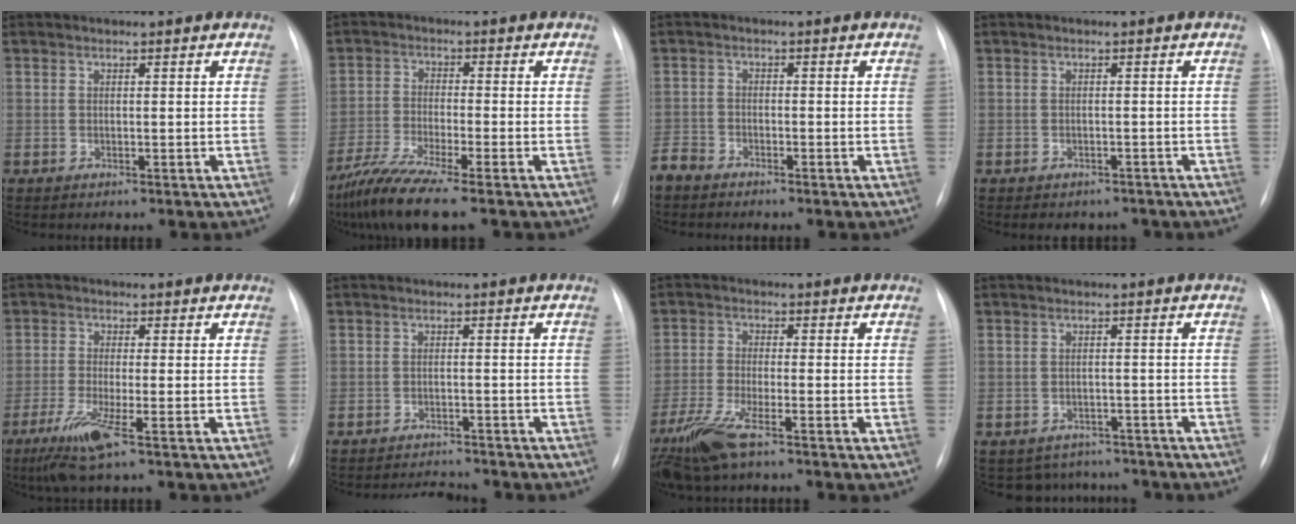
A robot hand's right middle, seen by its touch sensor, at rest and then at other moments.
{"total": 8.9, "force": [-6.8, -0.4, 5.8], "torque": [-0.112, -0.031, -0.125]}
{"total": 2.5, "force": [-2.3, 0.9, 0.2], "torque": [-0.004, -0.003, -0.045]}
{"total": 4.6, "force": [-3.9, 2.3, 0.7], "torque": [-0.003, 0.013, -0.043]}
{"total": 6.0, "force": [-3.2, -0.1, 5.1], "torque": [-0.109, -0.022, -0.063]}
{"total": 4.0, "force": [-4.0, 0.2, 0.1], "torque": [-0.003, -0.005, -0.062]}
{"total": 8.0, "force": [-5.3, 1.0, 5.9], "torque": [-0.132, -0.021, -0.104]}
{"total": 5.9, "force": [-5.2, 2.8, -0.3], "torque": [0.011, 0.019, -0.062]}